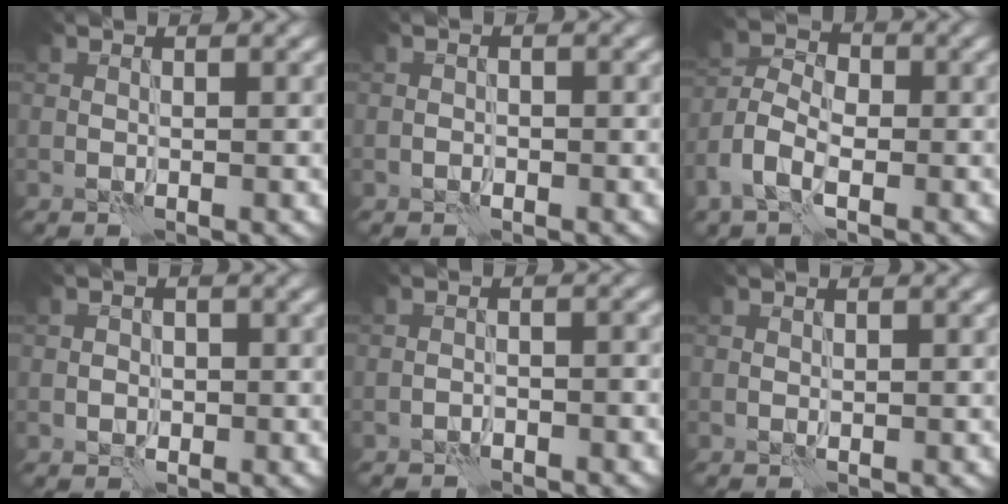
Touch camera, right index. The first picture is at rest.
{"total": 0.7, "force": [-0.5, 0.4, 0.3], "torque": [-0.001, 0.002, -0.009]}
{"total": 5.2, "force": [-2.7, 2.9, 3.3], "torque": [-0.068, 0.005, -0.063]}
{"total": 1.4, "force": [-0.4, 1.2, 0.6], "torque": [-0.004, 0.000, -0.008]}
{"total": 1.5, "force": [-1.4, 0.5, 0.5], "torque": [-0.004, 0.009, -0.025]}
{"total": 0.0}